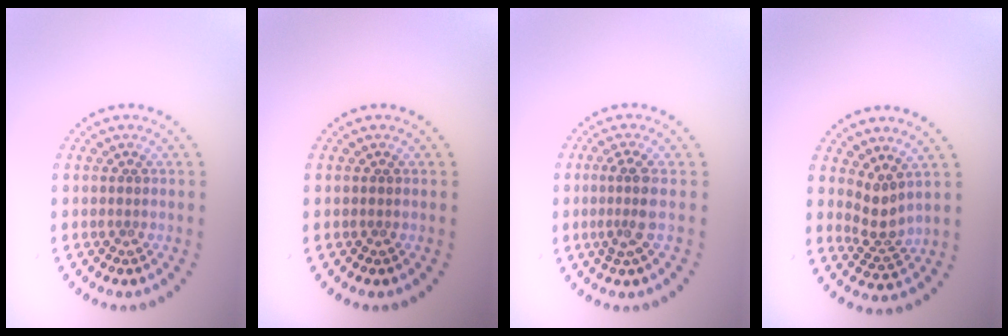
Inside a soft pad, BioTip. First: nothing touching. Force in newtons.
{"total": 0.0}
{"total": 2.4, "press": 1.9, "slide": 1.5}
{"total": 2.3, "press": 1.6, "slide": 1.7}